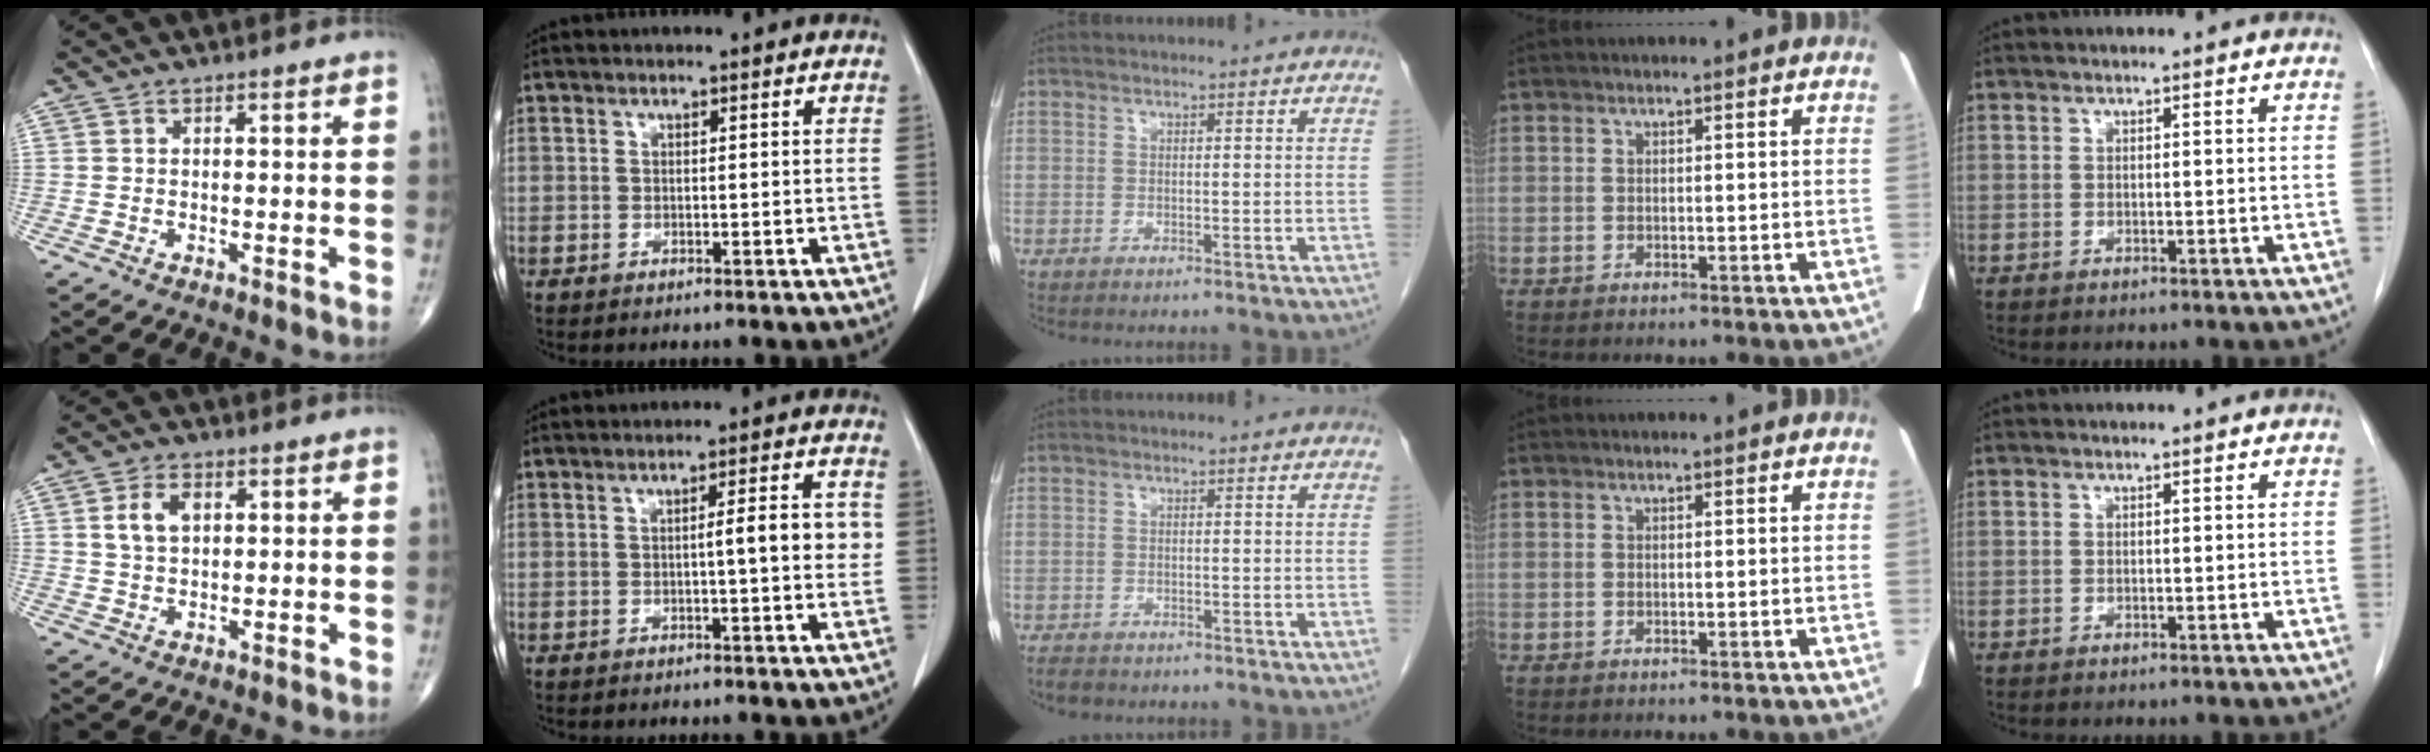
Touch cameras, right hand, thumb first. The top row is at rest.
{"thumb": {"total": 5.1, "force": [1.4, 3.2, 3.7], "torque": [-0.066, 0.001, 0.027]}, "index": {"total": 4.8, "force": [0.0, 0.6, 4.8], "torque": [-0.065, 0.008, -0.003]}, "middle": {"total": 2.4, "force": [-2.1, 1.0, 0.8], "torque": [-0.021, -0.006, -0.029]}}